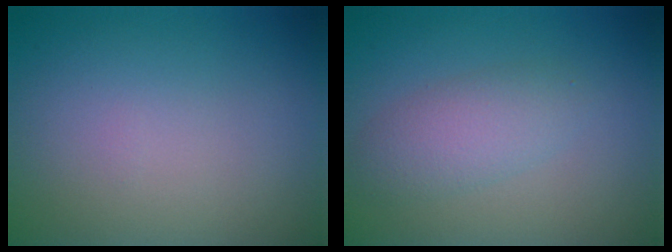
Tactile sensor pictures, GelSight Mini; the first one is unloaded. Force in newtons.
{"total": 2.8, "press": 2.8, "slide": 0.1}